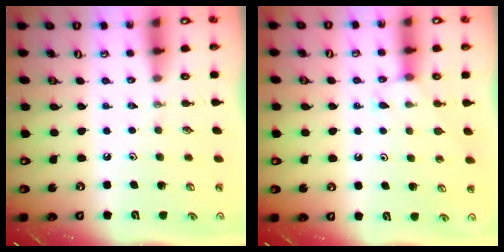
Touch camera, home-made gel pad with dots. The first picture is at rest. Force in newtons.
{"total": 6.0, "press": 6.0, "slide": 0.7}